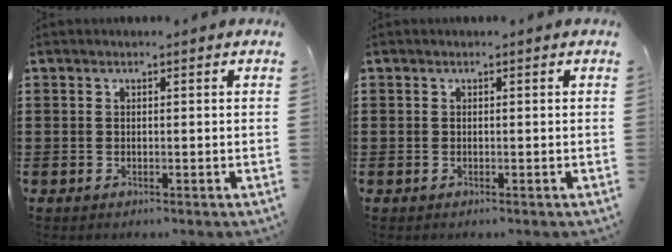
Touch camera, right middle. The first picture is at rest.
{"total": 0.0}